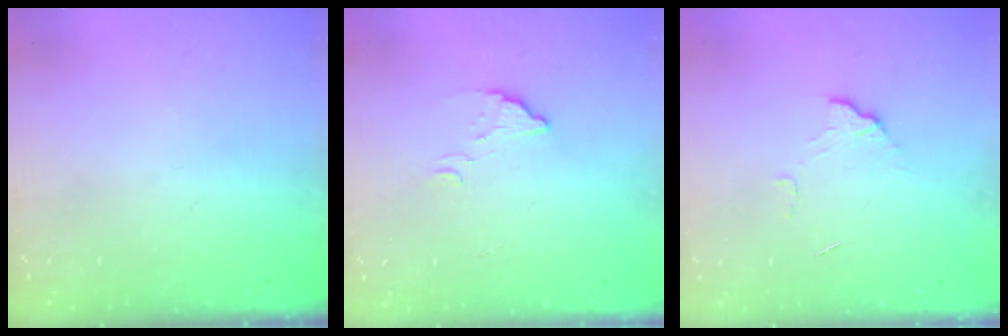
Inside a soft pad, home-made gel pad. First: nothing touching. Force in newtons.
{"total": 4.2, "press": 4.1, "slide": 0.3}
{"total": 4.8, "press": 4.8, "slide": 0.4}